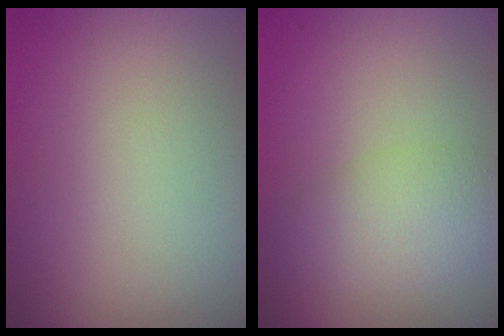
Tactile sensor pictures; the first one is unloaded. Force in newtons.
{"total": 3.9, "press": 3.9, "slide": 0.1}